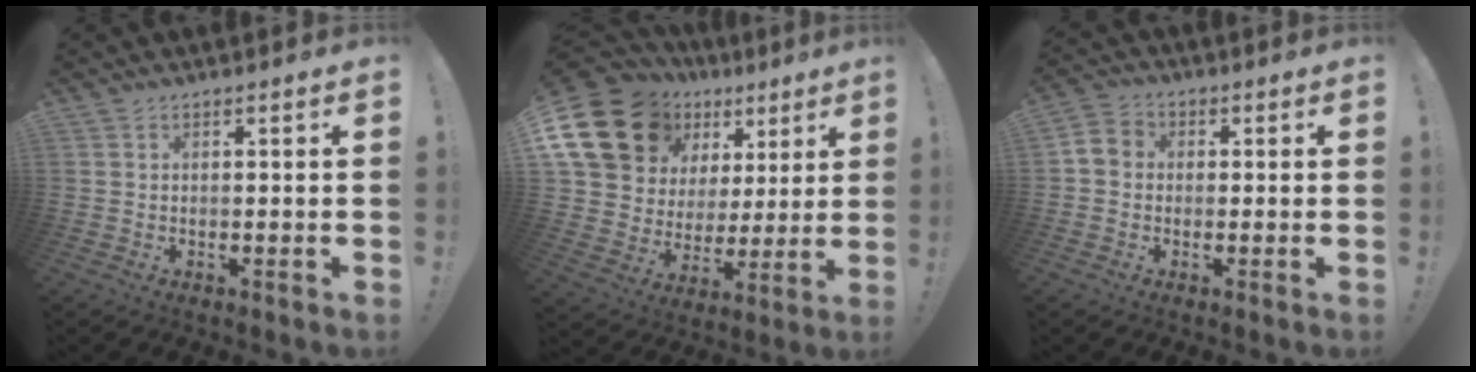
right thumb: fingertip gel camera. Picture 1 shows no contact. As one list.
[{"total": 20.2, "force": [11.7, 13.6, 9.2], "torque": [-0.162, -0.067, 0.246]}, {"total": 4.7, "force": [-1.0, 4.1, 2.2], "torque": [-0.049, 0.021, -0.014]}]